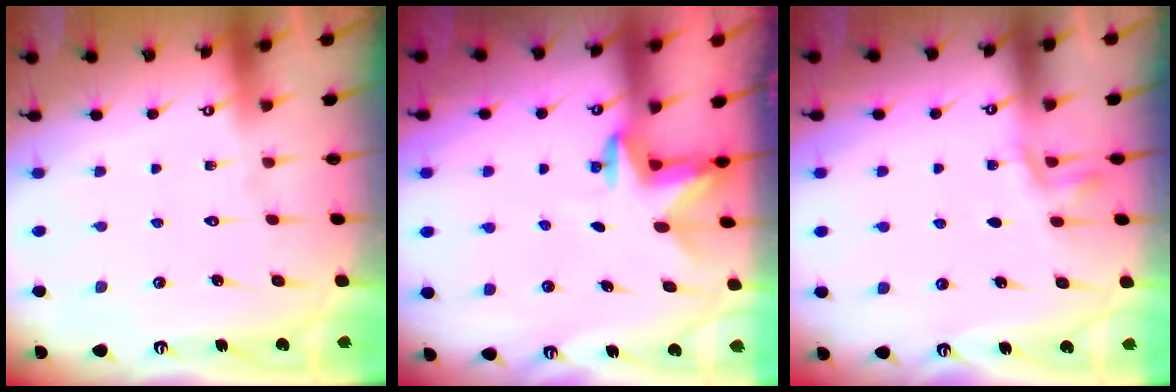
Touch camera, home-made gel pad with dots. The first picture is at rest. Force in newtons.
{"total": 2.8, "press": 2.8, "slide": 0.2}
{"total": 3.5, "press": 3.1, "slide": 1.7}